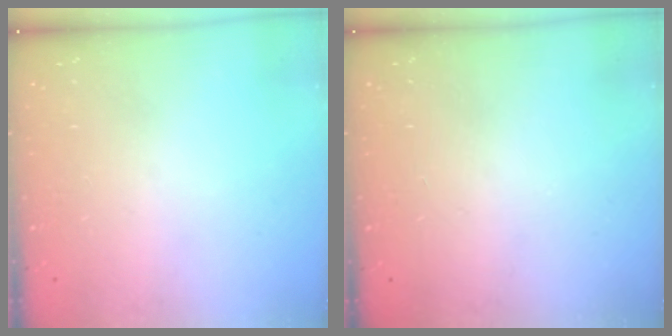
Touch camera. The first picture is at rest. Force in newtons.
{"total": 0.0}